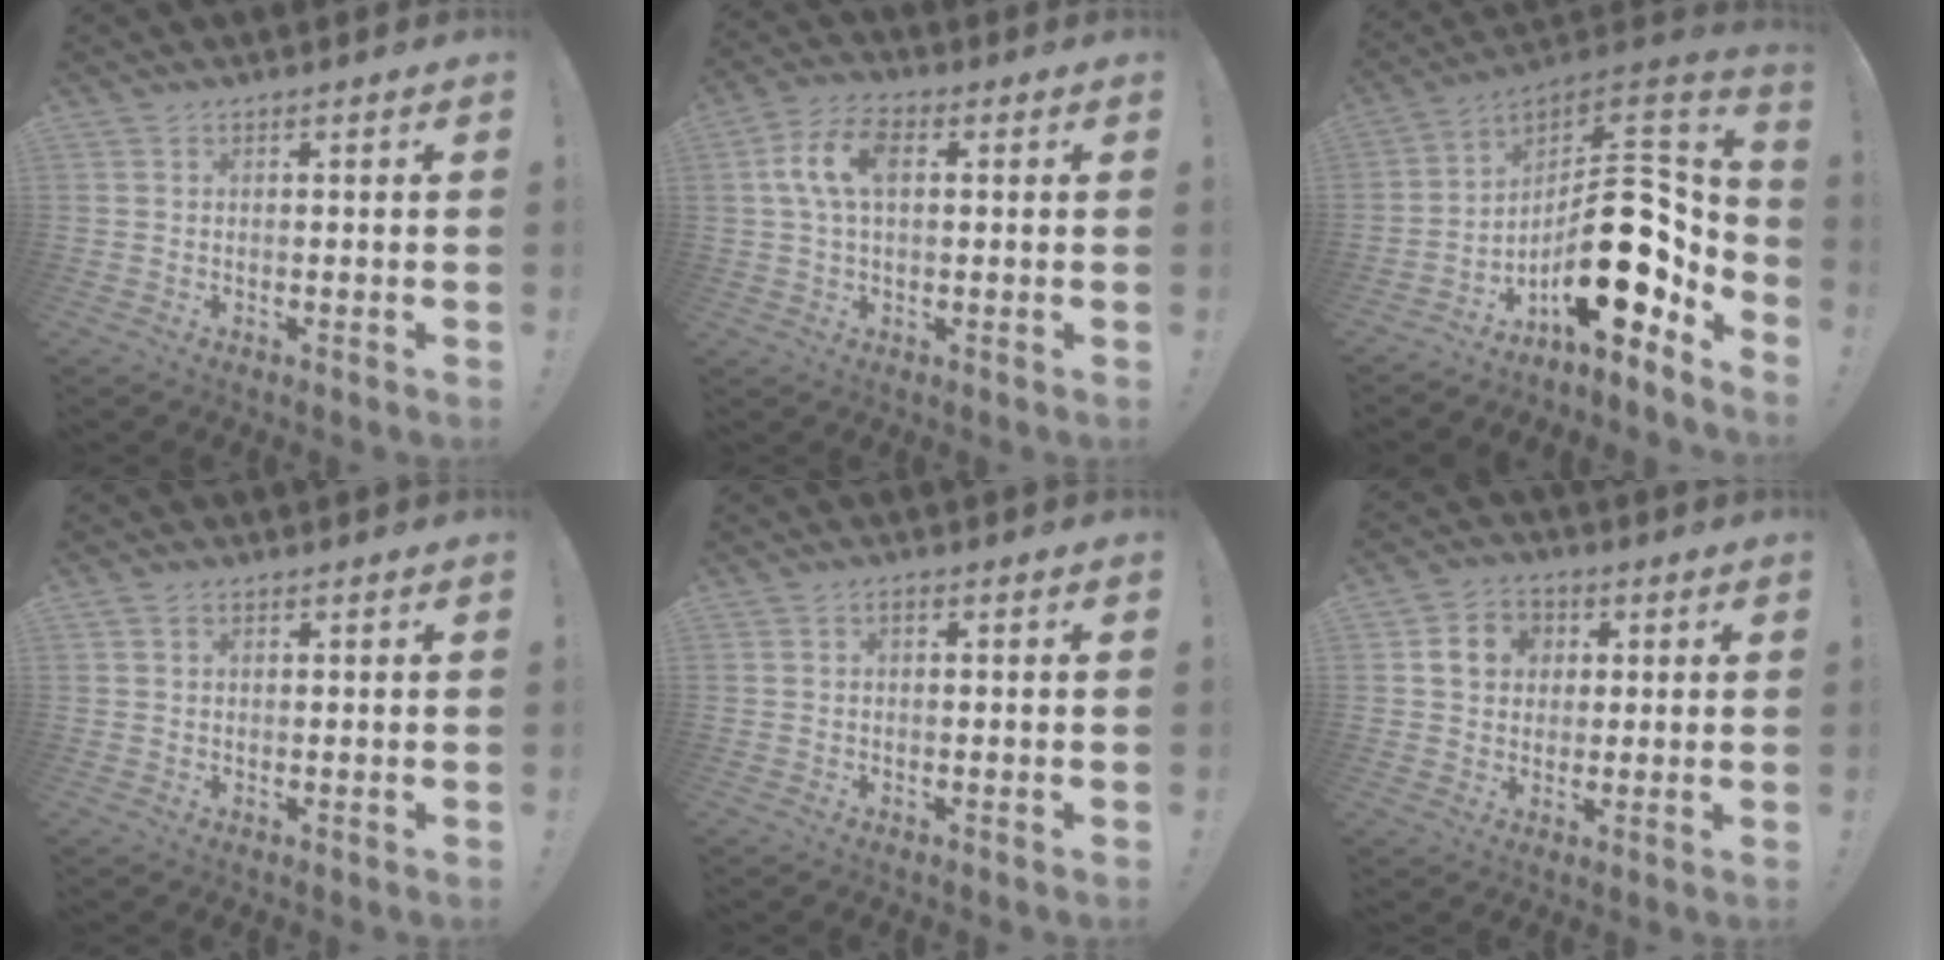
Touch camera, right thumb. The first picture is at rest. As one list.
[{"total": 10.0, "force": [2.2, 5.7, 7.9], "torque": [-0.151, 0.008, 0.042]}, {"total": 21.8, "force": [-4.2, 10.6, 18.7], "torque": [-0.268, 0.006, -0.062]}, {"total": 1.1, "force": [0.6, 0.7, 0.5], "torque": [-0.002, -0.002, 0.010]}, {"total": 0.8, "force": [-0.1, 0.3, 0.7], "torque": [-0.014, 0.003, -0.002]}, {"total": 8.7, "force": [2.3, 7.6, 3.5], "torque": [-0.054, 0.002, 0.048]}]